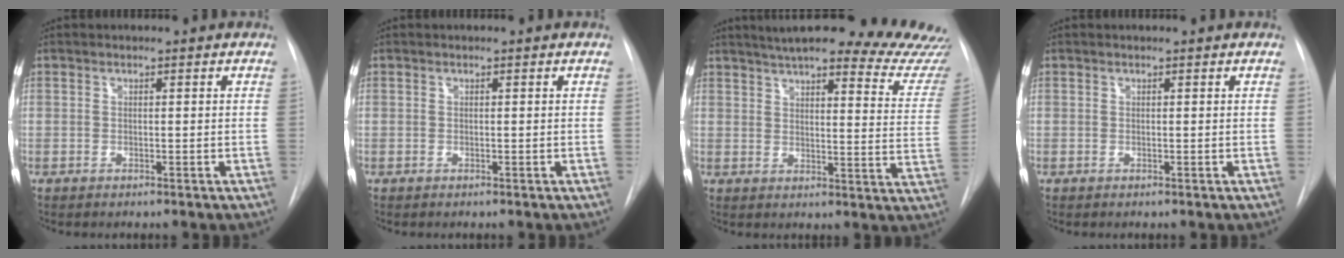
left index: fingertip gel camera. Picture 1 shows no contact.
{"total": 0.0}
{"total": 26.2, "force": [23.5, 3.7, 11.1], "torque": [-0.151, -0.073, 0.264]}
{"total": 0.0}